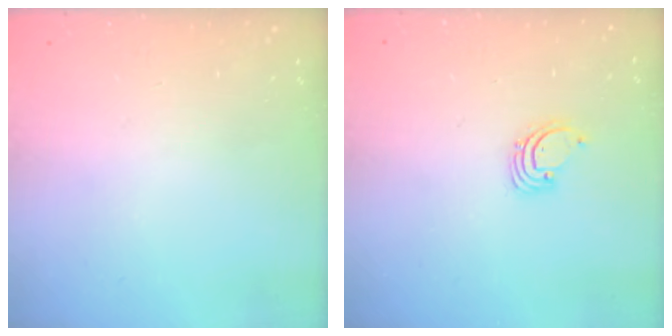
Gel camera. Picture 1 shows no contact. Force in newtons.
{"total": 1.4, "press": 1.4, "slide": 0.1}